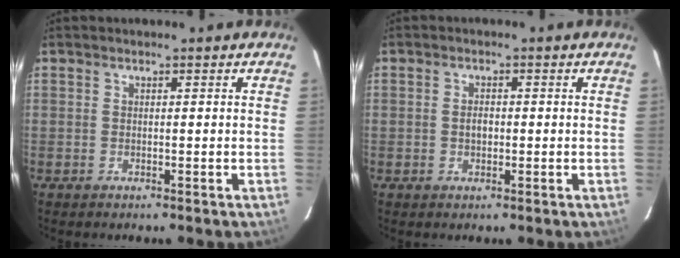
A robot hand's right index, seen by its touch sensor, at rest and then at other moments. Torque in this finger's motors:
{"motor_torque": [0.14, 0.19, 0.02, 0.01]}